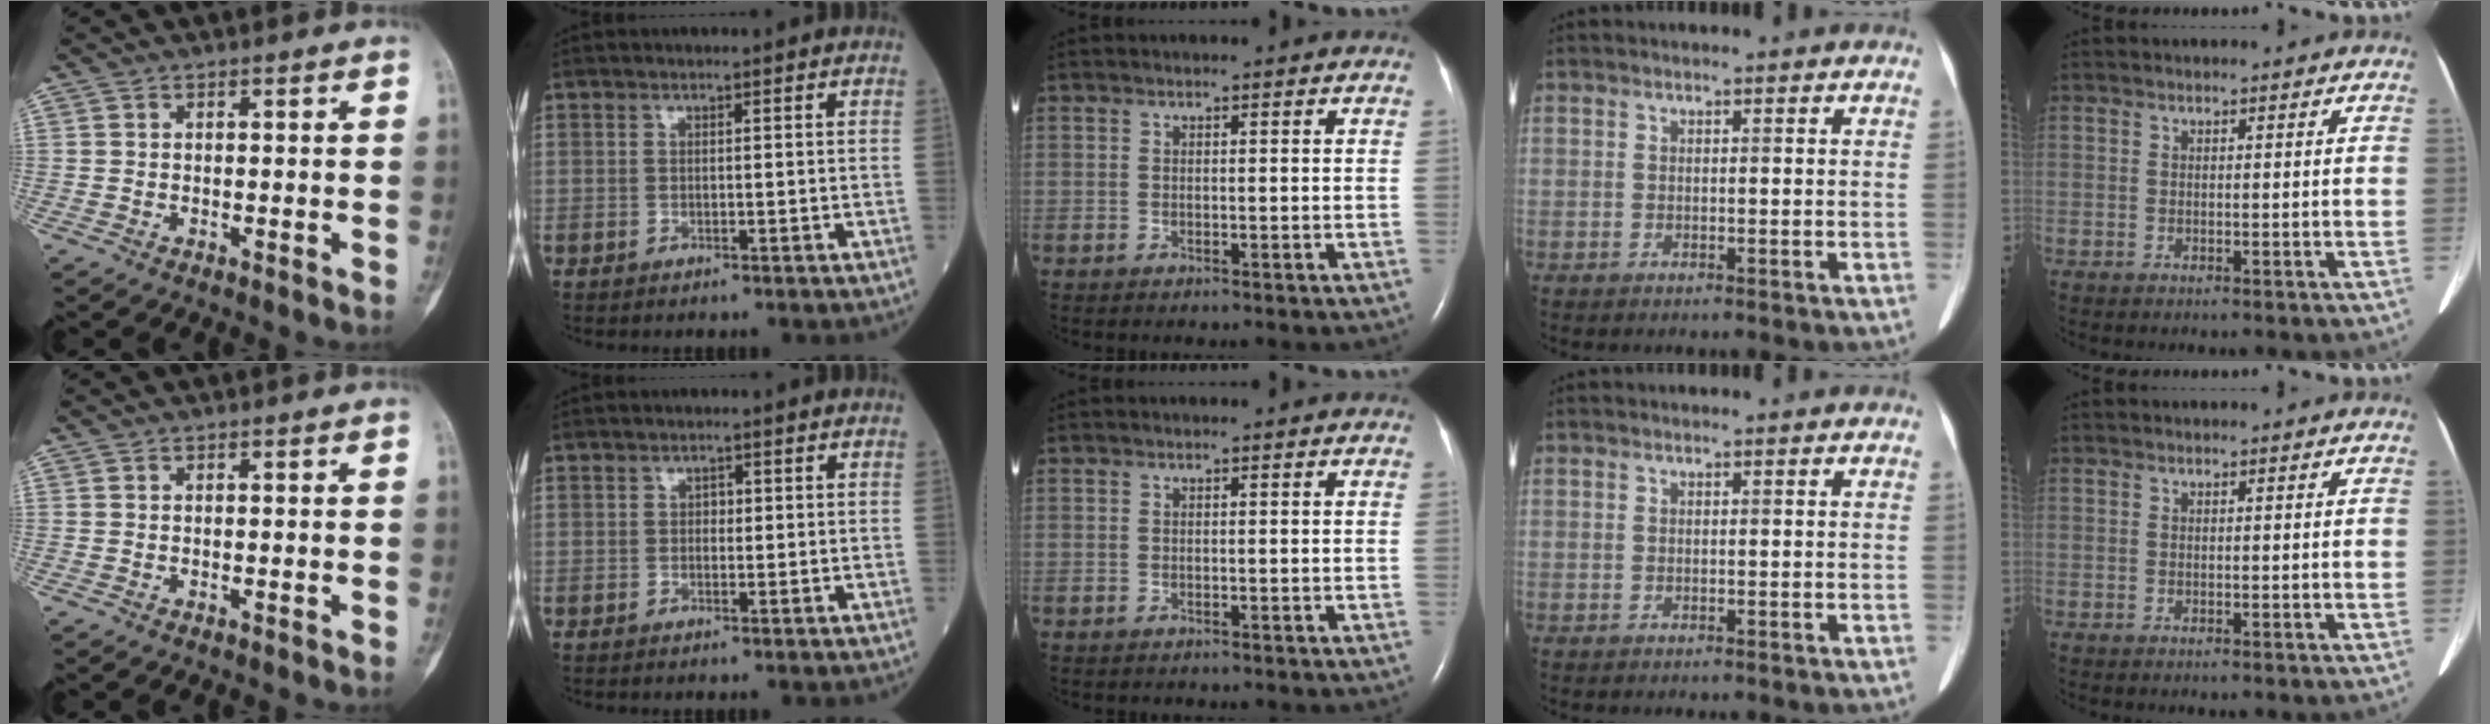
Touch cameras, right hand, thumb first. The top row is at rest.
{"index": {"total": 1.0, "force": [0.1, 0.7, 0.7], "torque": [-0.008, 0.003, 0.002]}}